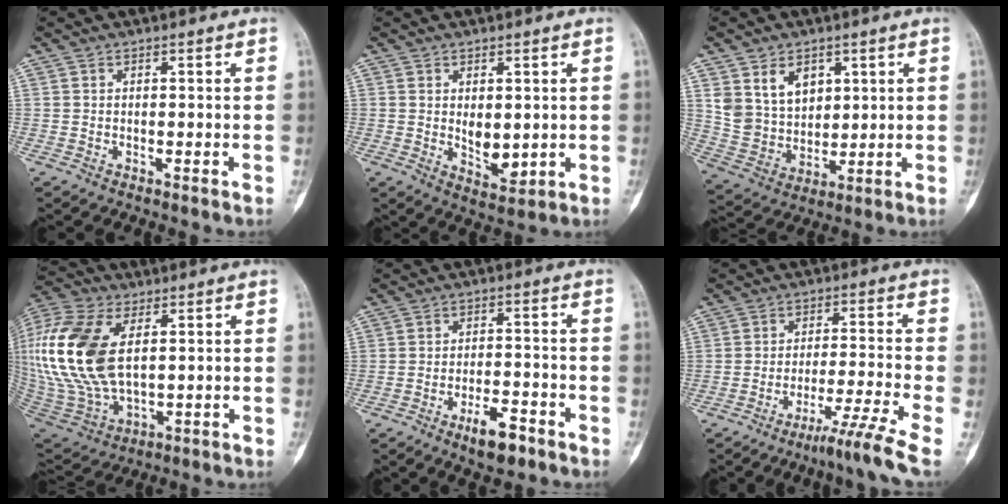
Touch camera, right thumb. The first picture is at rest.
{"total": 5.8, "force": [0.5, 3.2, 4.8], "torque": [-0.053, -0.017, 0.020]}
{"total": 10.6, "force": [4.7, 7.7, 5.6], "torque": [-0.070, -0.026, 0.104]}
{"total": 23.5, "force": [4.7, 13.1, 19.0], "torque": [-0.429, -0.016, 0.092]}
{"total": 6.3, "force": [-3.8, 2.4, 4.4], "torque": [-0.060, 0.019, -0.057]}
{"total": 8.3, "force": [-5.5, -1.7, 6.0], "torque": [-0.106, 0.027, -0.094]}